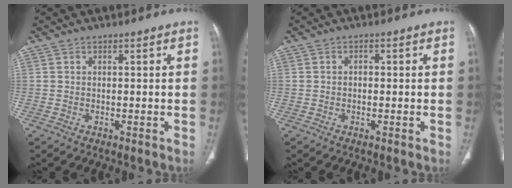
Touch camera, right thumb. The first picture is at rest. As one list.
[{"total": 1.0, "force": [-0.1, 0.8, 0.7], "torque": [-0.010, 0.005, -0.003]}]